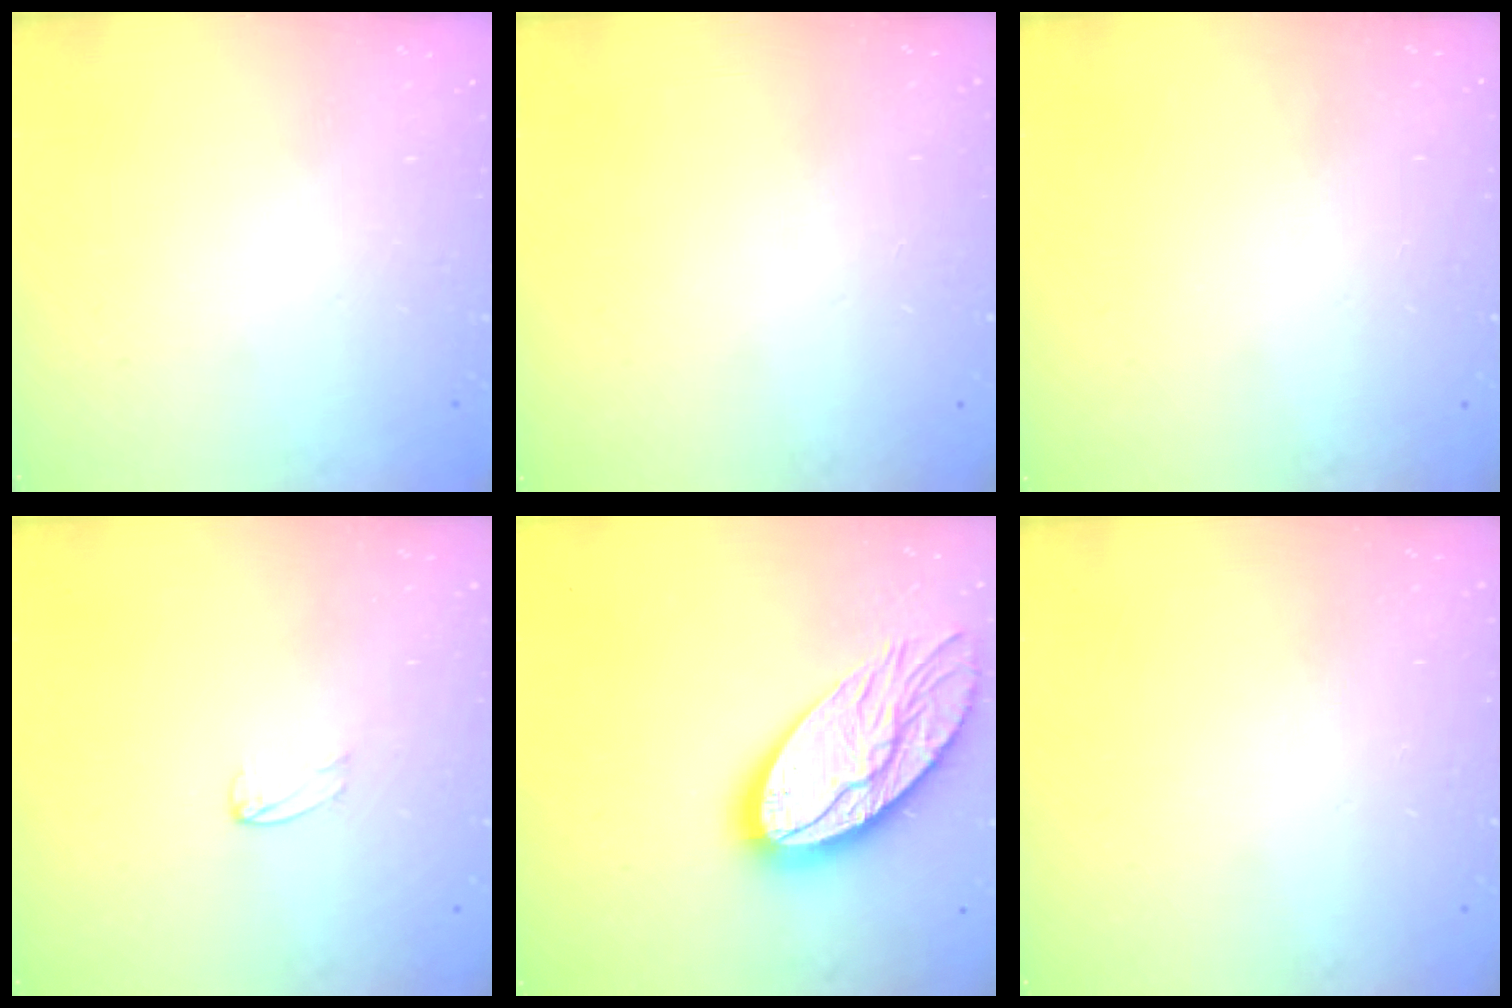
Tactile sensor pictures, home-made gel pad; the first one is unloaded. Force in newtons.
{"total": 0.0}
{"total": 0.0}
{"total": 2.0, "press": 2.0, "slide": 0.2}
{"total": 21.2, "press": 21.1, "slide": 1.7}
{"total": 0.0}